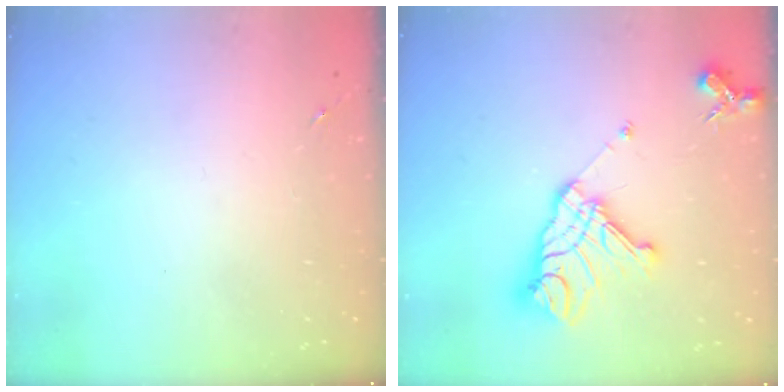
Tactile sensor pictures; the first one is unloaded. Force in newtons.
{"total": 17.5, "press": 17.3, "slide": 2.0}